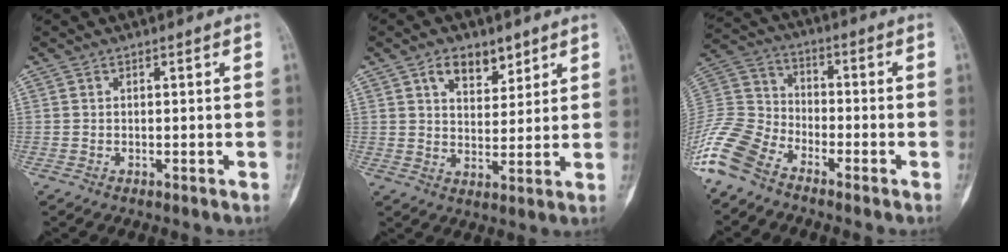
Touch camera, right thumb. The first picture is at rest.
{"total": 7.4, "force": [4.4, 4.3, 4.1], "torque": [-0.037, -0.025, 0.073]}
{"total": 13.2, "force": [-9.5, 7.0, 6.0], "torque": [-0.129, 0.044, -0.197]}